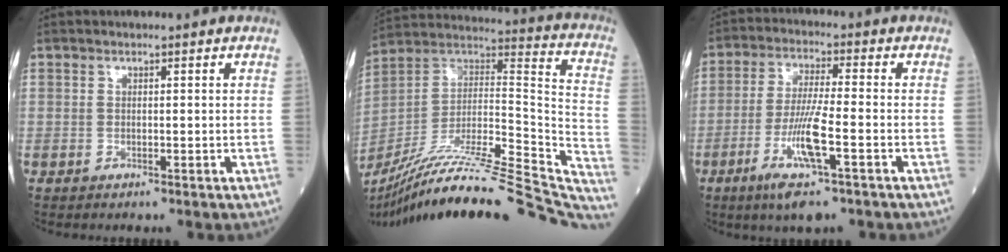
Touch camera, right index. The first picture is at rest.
{"total": 39.5, "force": [-33.9, 3.2, 19.9], "torque": [-0.243, -0.048, -0.493]}
{"total": 9.6, "force": [-4.1, 0.2, 8.7], "torque": [-0.173, -0.016, -0.077]}